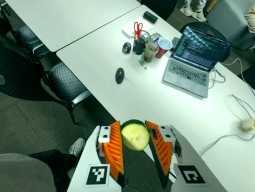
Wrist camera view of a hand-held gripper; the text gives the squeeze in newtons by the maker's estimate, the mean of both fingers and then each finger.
{"total": 8.5, "left": 7.8, "right": 9.2}